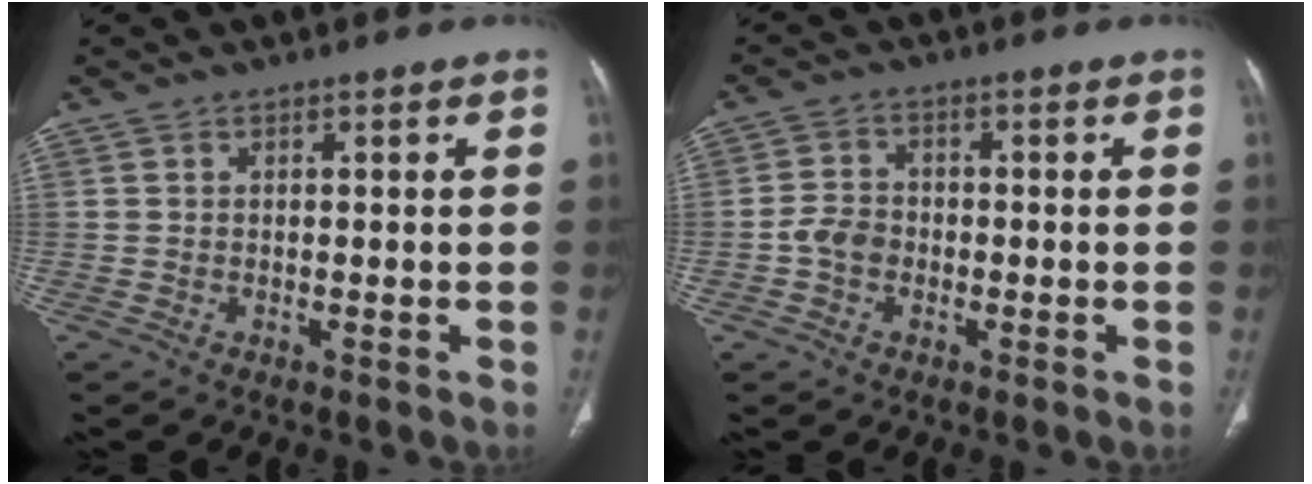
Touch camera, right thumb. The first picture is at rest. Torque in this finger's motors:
{"motor_torque": [0.30, 0.37, -0.12, 0.06, -0.02]}